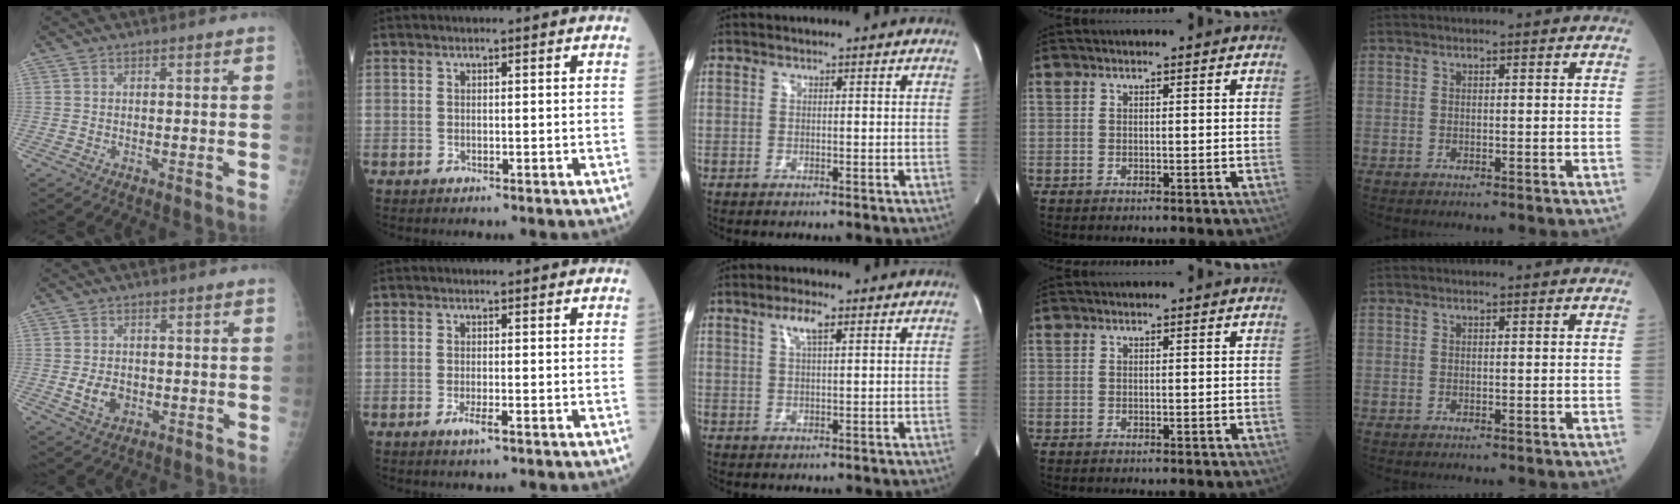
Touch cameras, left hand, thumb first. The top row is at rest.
{"thumb": {"total": 4.3, "force": [-0.5, 3.3, 2.7], "torque": [-0.033, -0.002, -0.001]}, "index": {"total": 1.7, "force": [-0.9, 0.2, 1.5], "torque": [-0.027, -0.004, -0.015]}, "middle": {"total": 3.6, "force": [1.8, 0.6, 3.0], "torque": [-0.063, 0.004, 0.034]}}